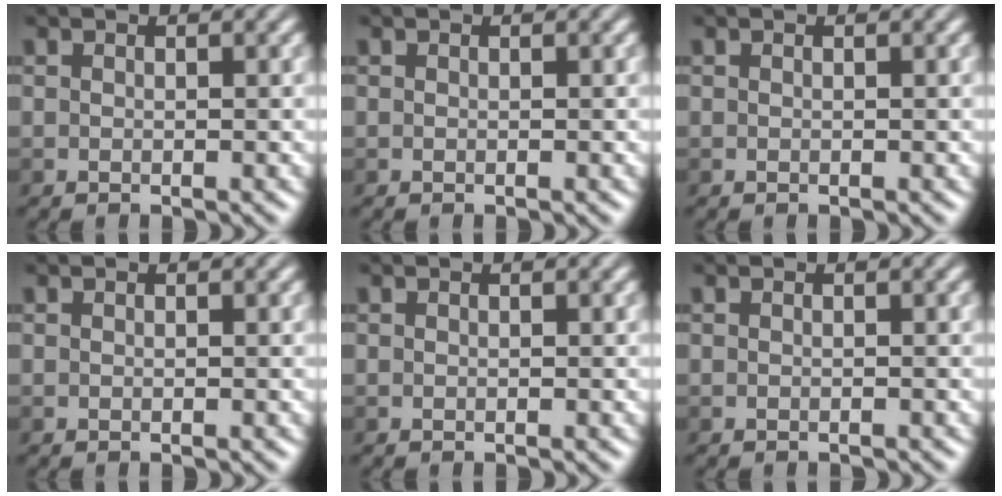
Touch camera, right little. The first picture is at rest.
{"total": 0.0}
{"total": 0.0}
{"total": 0.0}
{"total": 0.0}
{"total": 0.5, "force": [-0.5, 0.0, 0.1], "torque": [0.002, 0.000, -0.009]}